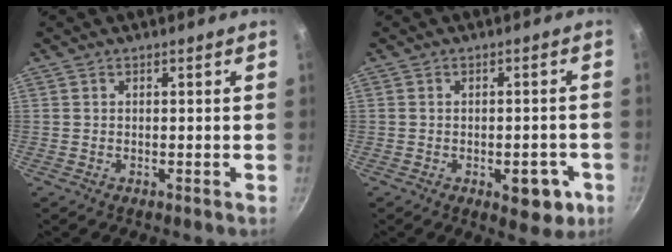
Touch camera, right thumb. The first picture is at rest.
{"total": 7.4, "force": [-2.8, 3.8, 5.7], "torque": [-0.042, 0.015, -0.028]}